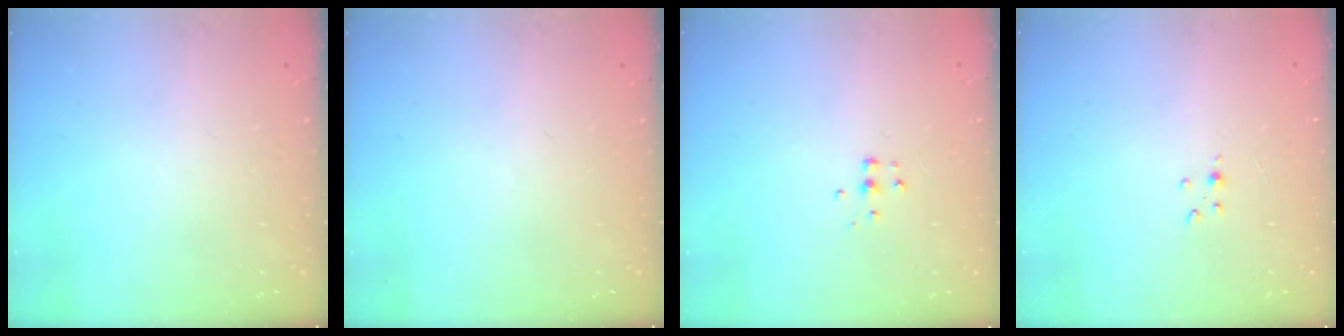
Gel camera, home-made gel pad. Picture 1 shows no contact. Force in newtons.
{"total": 0.0}
{"total": 4.7, "press": 4.7, "slide": 0.4}
{"total": 2.8, "press": 2.8, "slide": 0.4}